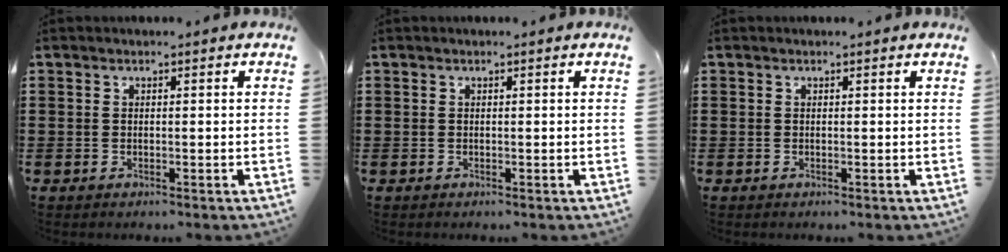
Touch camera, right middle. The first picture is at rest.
{"total": 0.0}
{"total": 0.0}